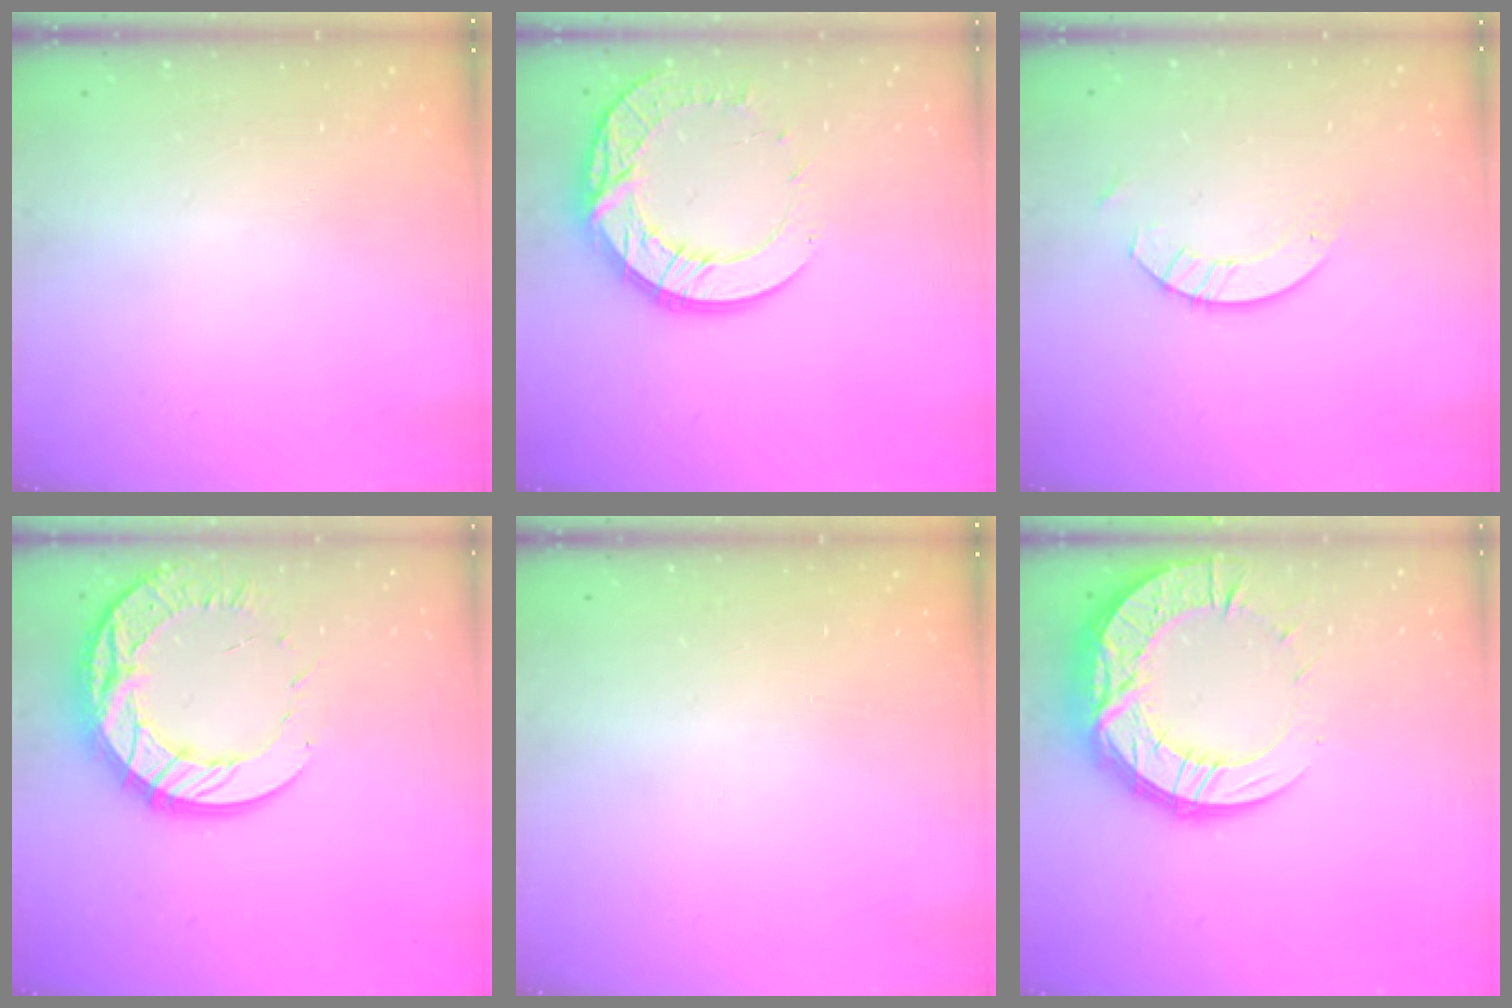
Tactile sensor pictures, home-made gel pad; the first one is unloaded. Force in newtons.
{"total": 17.8, "press": 17.7, "slide": 1.5}
{"total": 4.4, "press": 4.3, "slide": 0.4}
{"total": 17.9, "press": 17.8, "slide": 1.6}
{"total": 0.0}
{"total": 20.3, "press": 20.2, "slide": 1.7}